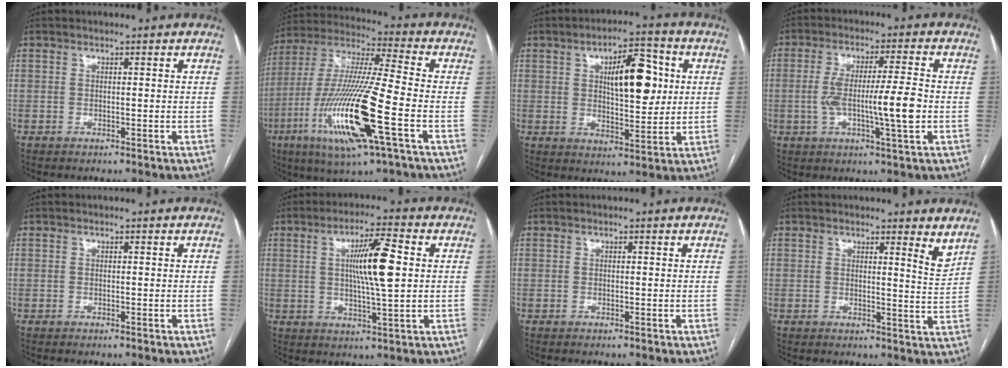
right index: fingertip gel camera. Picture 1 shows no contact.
{"total": 20.3, "force": [-7.0, 1.3, 19.1], "torque": [-0.412, -0.030, -0.132]}
{"total": 11.0, "force": [2.7, 4.0, 10.0], "torque": [-0.153, 0.015, 0.045]}
{"total": 10.1, "force": [-1.5, 0.5, 10.0], "torque": [-0.179, 0.003, -0.027]}
{"total": 0.0}
{"total": 9.4, "force": [1.5, 0.6, 9.3], "torque": [-0.163, 0.002, 0.026]}
{"total": 0.0}
{"total": 3.2, "force": [2.6, -0.1, 1.8], "torque": [-0.028, -0.030, 0.025]}